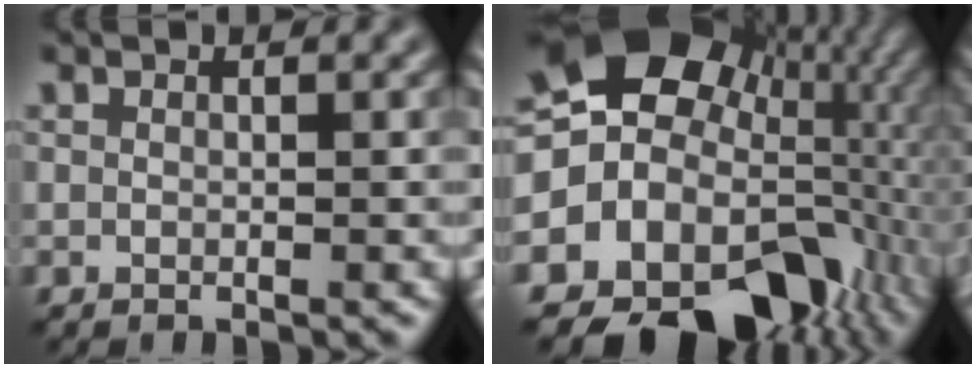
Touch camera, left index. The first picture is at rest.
{"total": 17.8, "force": [0.0, 13.8, 11.2], "torque": [-0.174, -0.006, 0.023]}